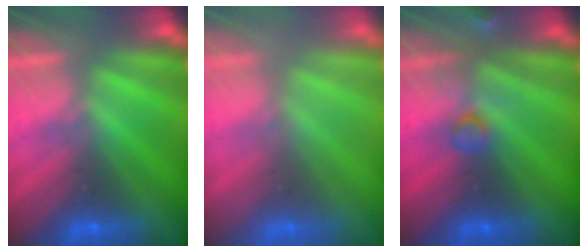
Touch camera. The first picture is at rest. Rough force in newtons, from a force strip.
{"total": 2.9}
{"total": 2.9}